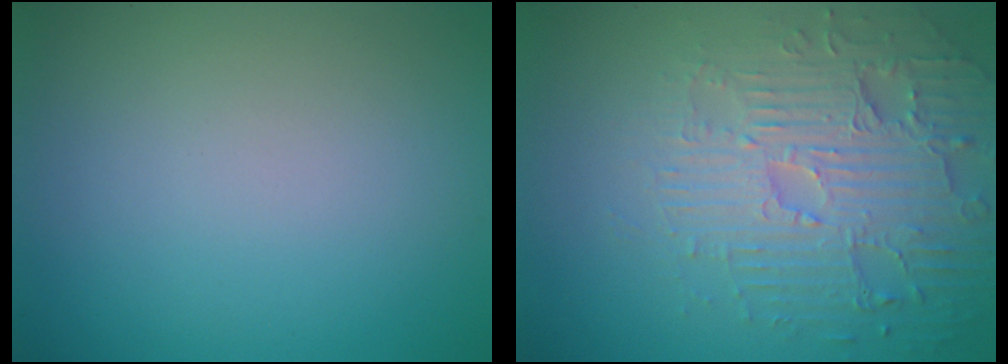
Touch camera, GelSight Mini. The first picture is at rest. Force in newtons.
{"total": 5.4, "press": 4.7, "slide": 2.7}